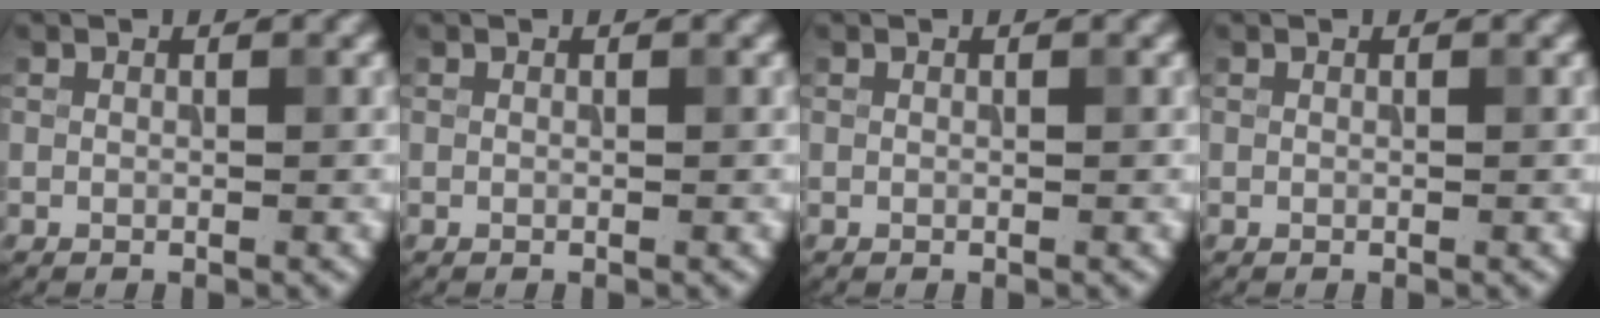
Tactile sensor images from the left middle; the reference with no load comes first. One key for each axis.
{"total": 0.0}
{"total": 0.0}
{"total": 0.0}